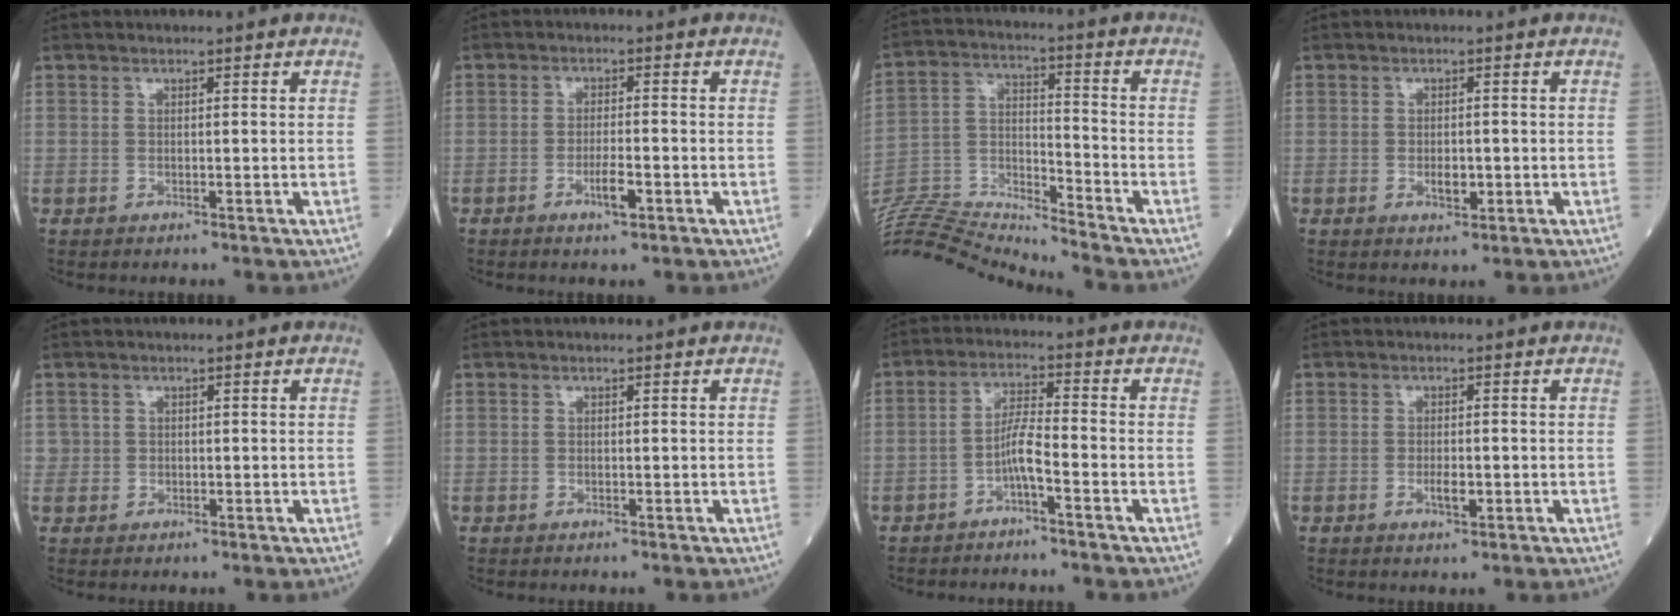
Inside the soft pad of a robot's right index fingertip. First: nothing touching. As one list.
[{"total": 3.3, "force": [-1.6, 0.5, 2.8], "torque": [-0.052, 0.000, -0.029]}, {"total": 16.6, "force": [-16.2, -1.2, 3.1], "torque": [-0.064, 0.030, -0.290]}, {"total": 2.3, "force": [-0.6, 1.1, 1.9], "torque": [-0.033, 0.000, -0.004]}, {"total": 1.0, "force": [0.1, 1.0, 0.0], "torque": [0.010, 0.004, 0.001]}, {"total": 0.0}, {"total": 4.4, "force": [-2.4, 0.1, 3.7], "torque": [-0.069, 0.008, -0.049]}, {"total": 2.1, "force": [-0.6, 0.7, 1.9], "torque": [-0.036, -0.001, -0.008]}]